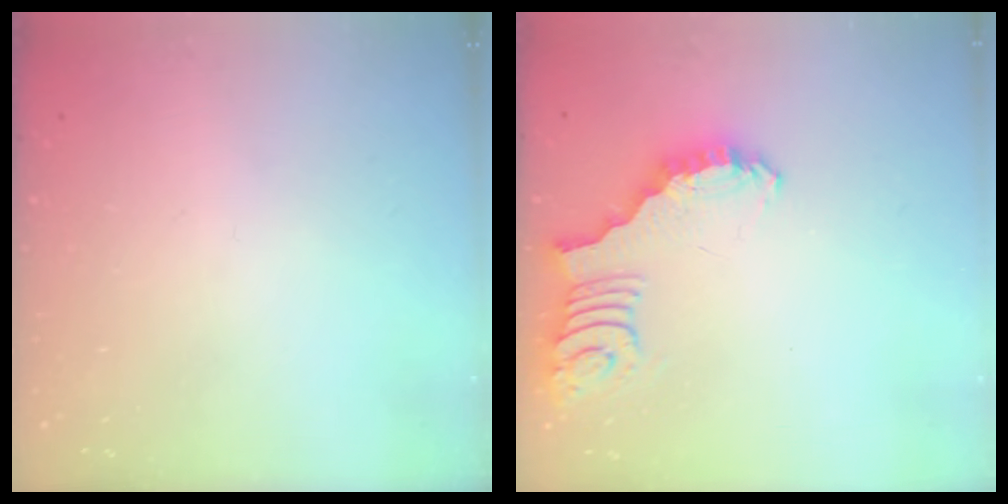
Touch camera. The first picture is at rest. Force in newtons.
{"total": 2.6, "press": 2.5, "slide": 0.5}